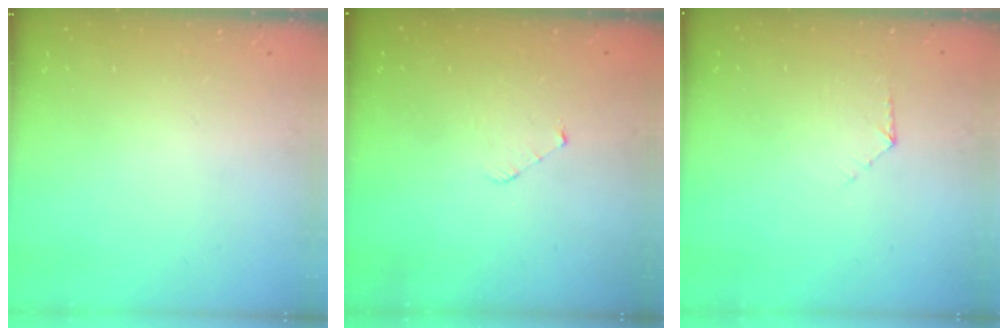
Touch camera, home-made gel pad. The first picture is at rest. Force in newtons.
{"total": 3.4, "press": 3.4, "slide": 0.3}
{"total": 5.1, "press": 5.1, "slide": 0.4}